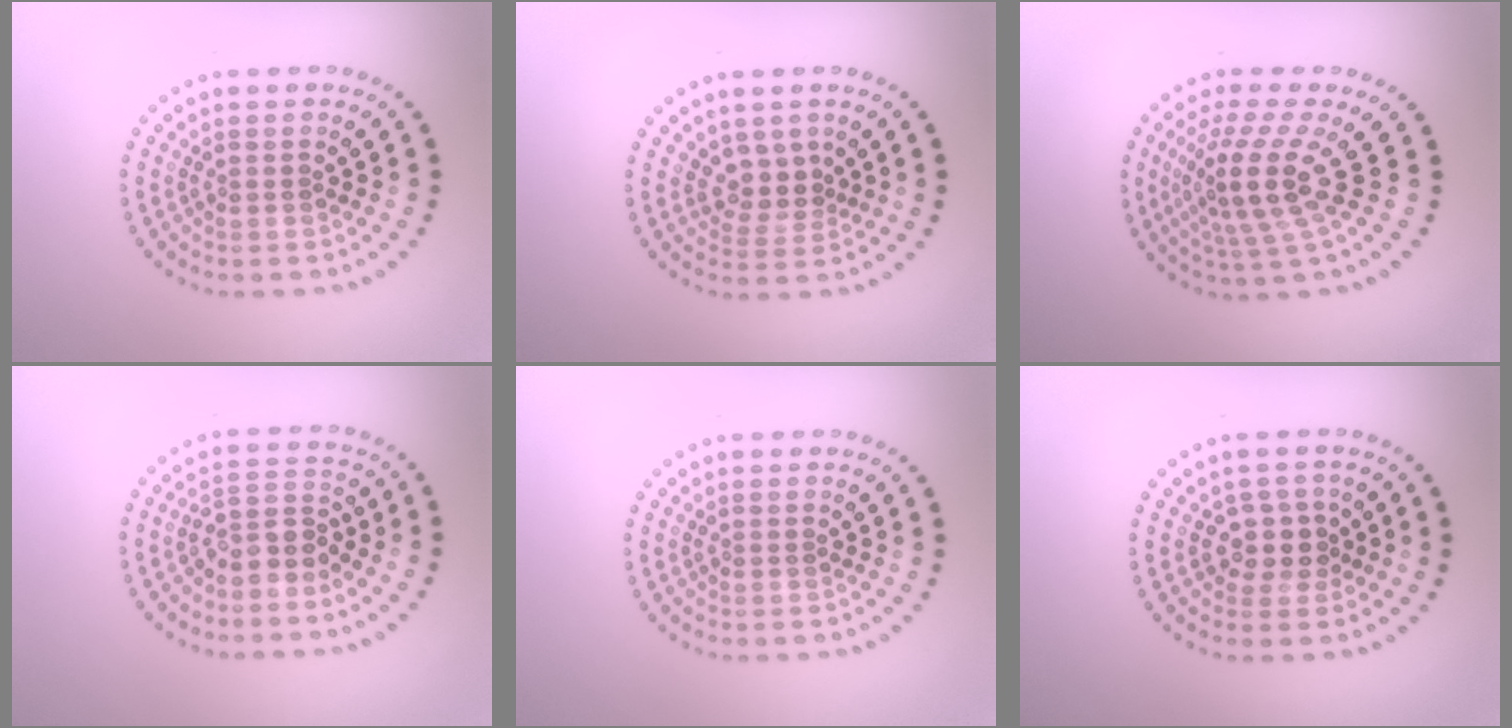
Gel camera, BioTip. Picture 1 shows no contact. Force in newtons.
{"total": 2.6, "press": 2.0, "slide": 1.7}
{"total": 5.1, "press": 3.7, "slide": 3.4}
{"total": 2.9, "press": 2.3, "slide": 1.8}
{"total": 0.0}
{"total": 2.5, "press": 2.2, "slide": 1.2}